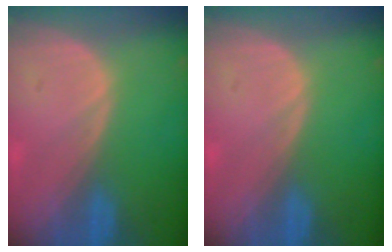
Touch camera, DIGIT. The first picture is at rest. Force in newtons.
{"total": 0.0}